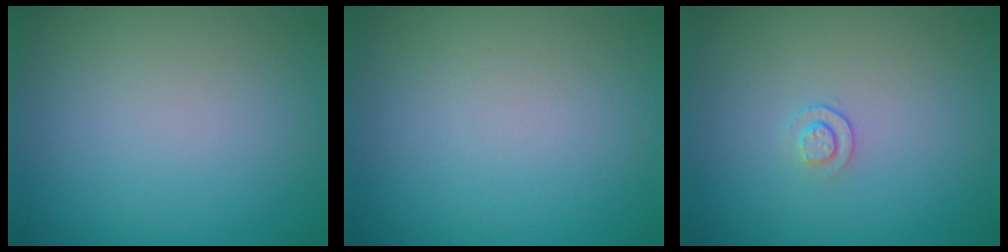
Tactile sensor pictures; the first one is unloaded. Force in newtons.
{"total": 0.0}
{"total": 0.9, "press": 0.6, "slide": 0.7}